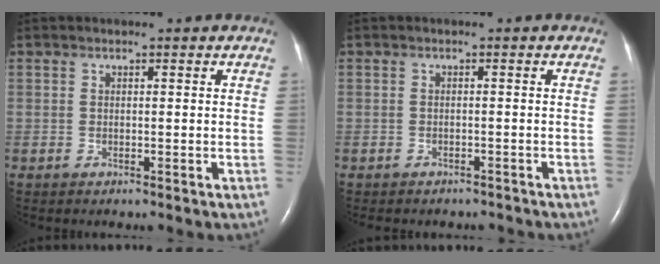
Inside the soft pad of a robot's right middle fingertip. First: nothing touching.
{"total": 5.5, "force": [-4.9, 2.1, 1.4], "torque": [-0.015, 0.004, -0.055]}